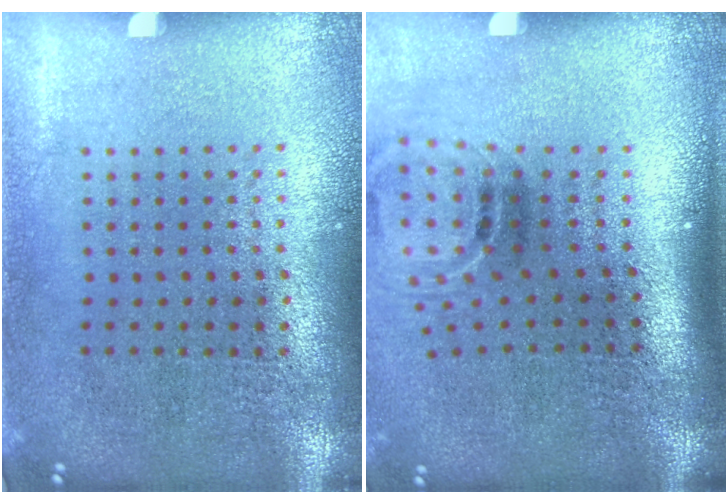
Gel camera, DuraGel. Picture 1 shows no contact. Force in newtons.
{"total": 1.7, "press": 1.0, "slide": 1.3}